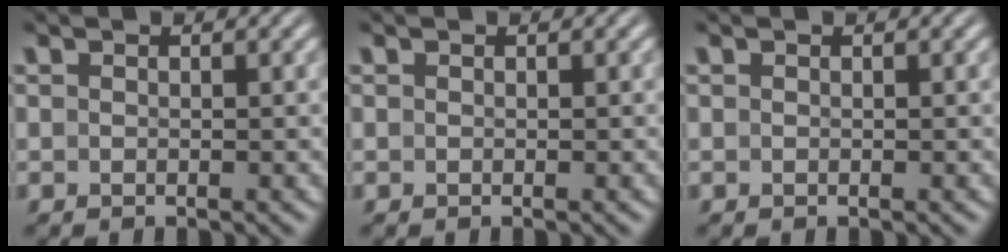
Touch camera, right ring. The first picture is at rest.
{"total": 0.0}
{"total": 0.0}